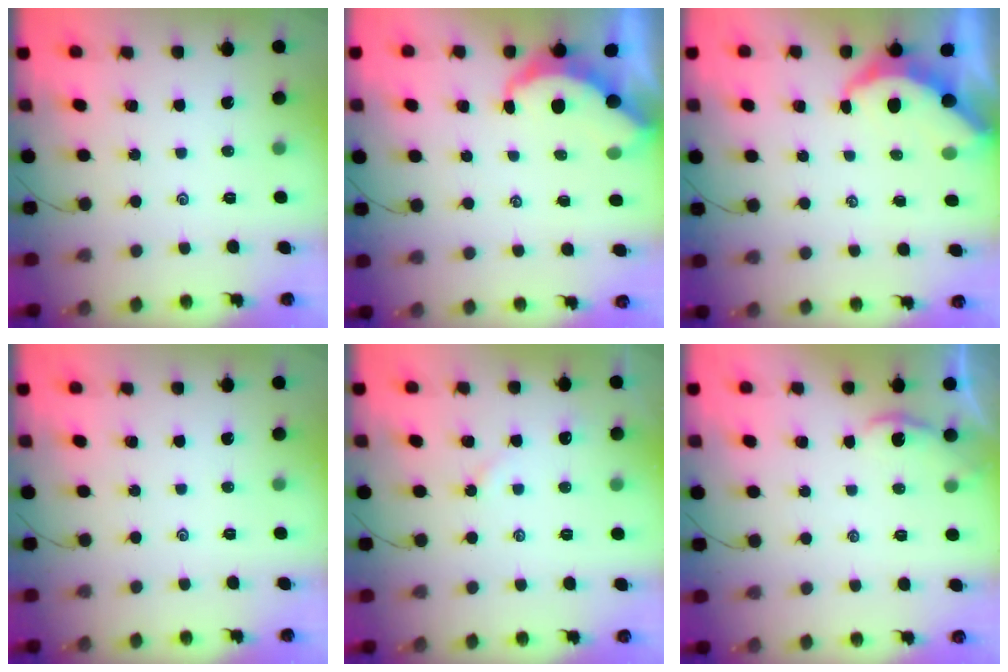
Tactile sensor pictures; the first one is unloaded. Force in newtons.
{"total": 5.1, "press": 5.1, "slide": 0.3}
{"total": 4.7, "press": 4.7, "slide": 0.4}
{"total": 0.0}
{"total": 4.0, "press": 4.0, "slide": 0.4}
{"total": 1.5, "press": 1.5, "slide": 0.2}